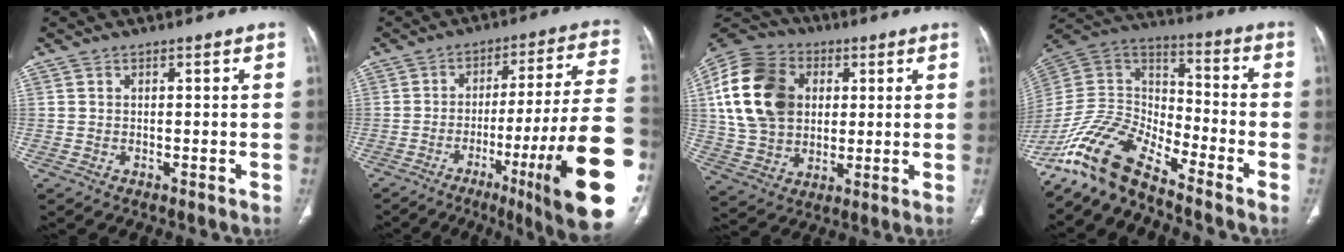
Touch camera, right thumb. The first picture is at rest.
{"total": 25.4, "force": [-8.6, 1.9, 23.9], "torque": [-0.281, 0.024, -0.121]}
{"total": 20.8, "force": [4.1, 15.7, 13.0], "torque": [-0.248, 0.011, 0.075]}
{"total": 13.7, "force": [-11.6, 3.6, 6.3], "torque": [-0.121, 0.080, -0.237]}